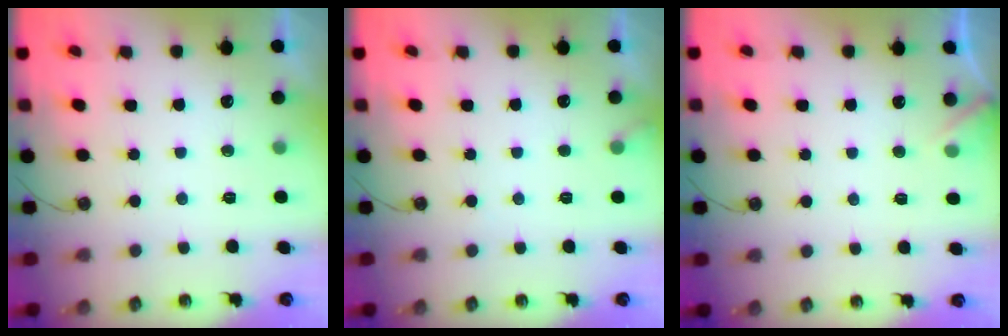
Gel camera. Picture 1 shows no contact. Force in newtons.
{"total": 4.5, "press": 4.4, "slide": 0.4}
{"total": 4.7, "press": 4.7, "slide": 0.6}